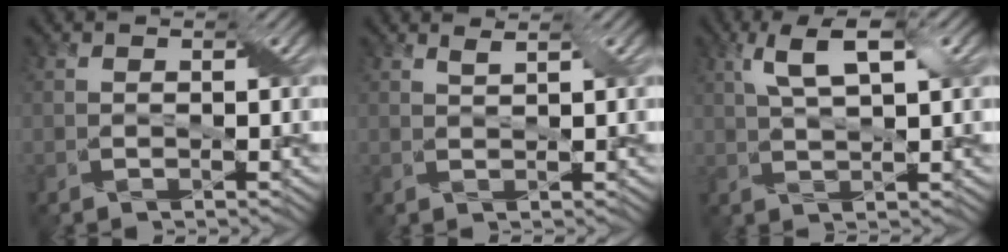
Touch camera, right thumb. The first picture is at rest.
{"total": 1.3, "force": [1.1, -0.7, 0.0], "torque": [-0.009, 0.002, 0.020]}
{"total": 5.2, "force": [2.7, 1.0, 4.3], "torque": [-0.091, 0.010, 0.048]}